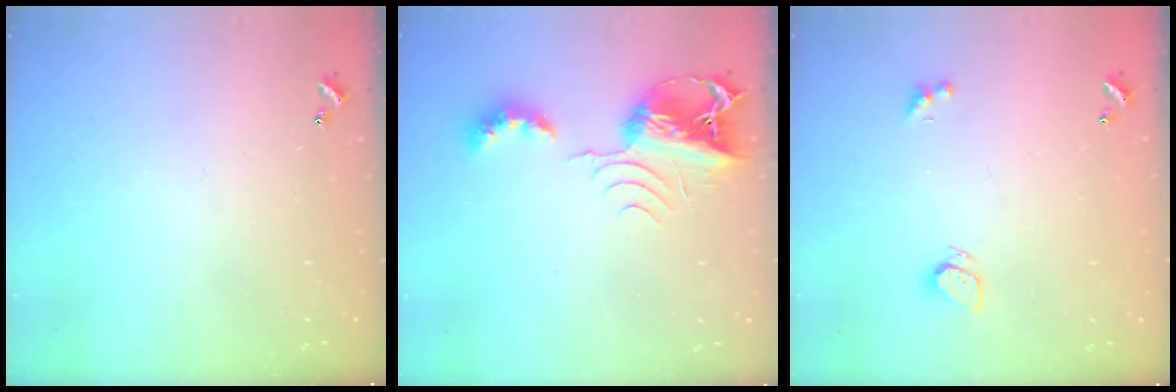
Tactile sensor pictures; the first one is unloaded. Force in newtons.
{"total": 9.0, "press": 9.0, "slide": 1.0}
{"total": 1.6, "press": 1.5, "slide": 0.5}